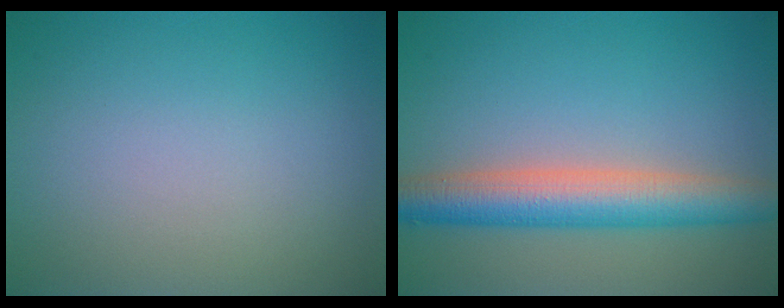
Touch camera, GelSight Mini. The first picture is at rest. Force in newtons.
{"total": 6.0, "press": 6.0, "slide": 0.1}